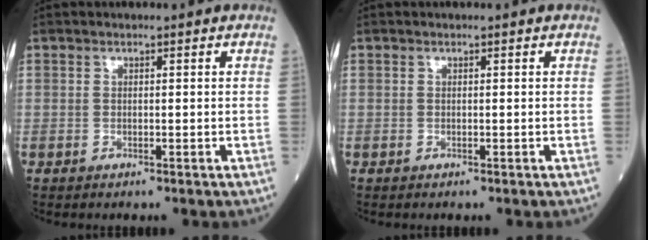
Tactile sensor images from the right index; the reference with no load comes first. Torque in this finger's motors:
{"motor_torque": [0.00, 0.00, 0.00, 0.00]}